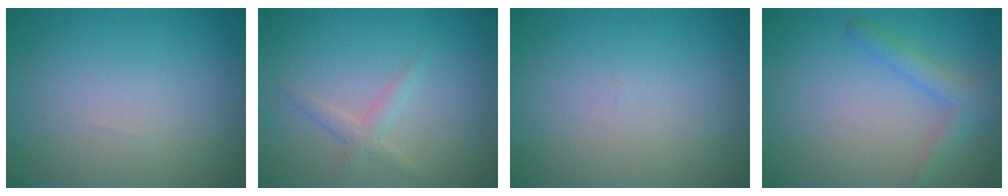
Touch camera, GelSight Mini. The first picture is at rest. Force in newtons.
{"total": 1.5, "press": 1.5, "slide": 0.1}
{"total": 0.0}
{"total": 2.5, "press": 2.5, "slide": 0.2}